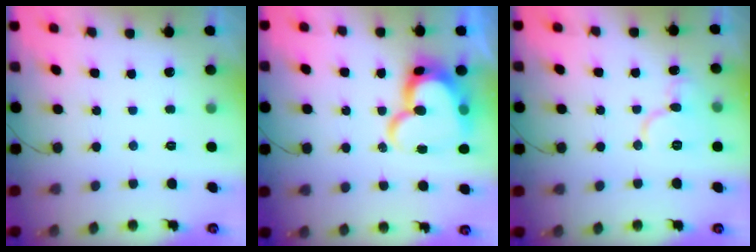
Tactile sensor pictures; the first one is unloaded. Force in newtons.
{"total": 18.9, "press": 18.8, "slide": 1.6}
{"total": 10.6, "press": 10.6, "slide": 1.1}